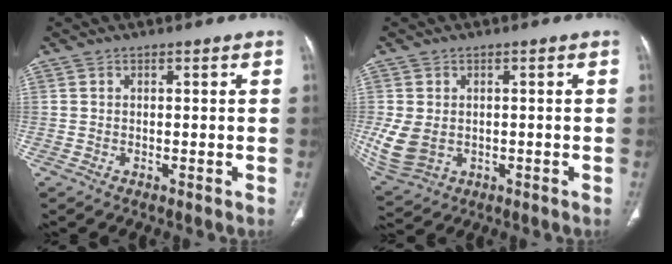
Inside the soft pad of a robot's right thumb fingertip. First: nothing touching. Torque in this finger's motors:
{"motor_torque": [-0.32, 0.46, 0.34, 0.42, 0.06]}